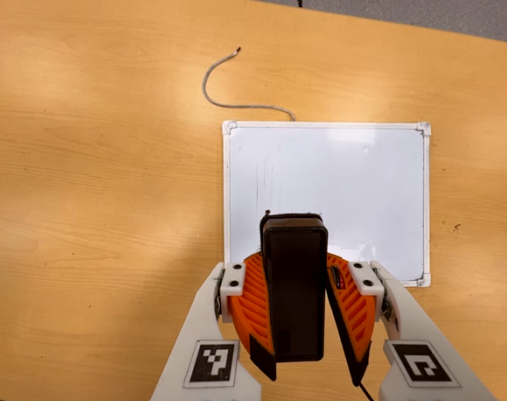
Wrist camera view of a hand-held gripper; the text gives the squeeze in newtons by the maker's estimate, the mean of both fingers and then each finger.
{"total": 9.5, "left": 9.5, "right": 9.6}